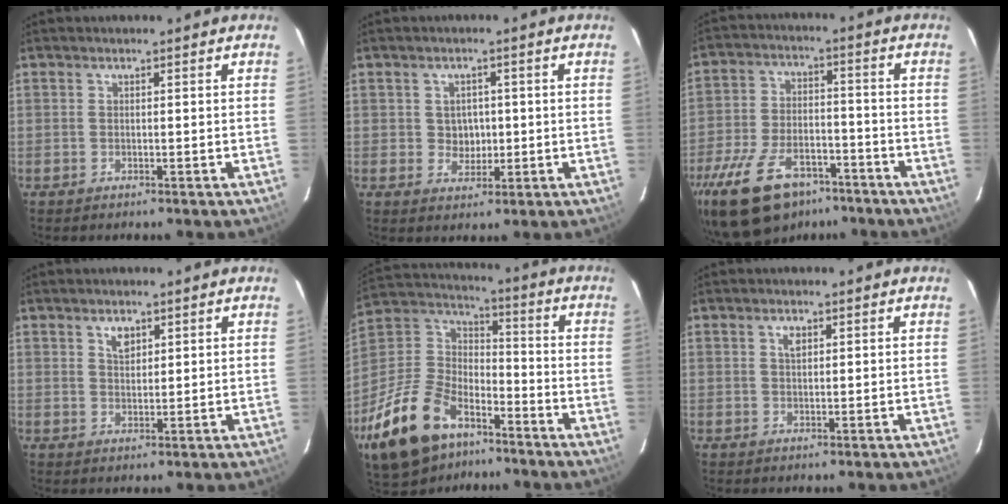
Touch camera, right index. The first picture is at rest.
{"total": 3.5, "force": [0.4, 3.3, 1.2], "torque": [-0.021, 0.009, 0.011]}
{"total": 21.2, "force": [-13.7, 11.1, 11.7], "torque": [-0.261, -0.020, -0.223]}
{"total": 2.7, "force": [1.5, 1.7, 1.5], "torque": [-0.022, 0.005, 0.027]}
{"total": 21.3, "force": [-13.1, 11.9, 11.8], "torque": [-0.270, 0.011, -0.229]}
{"total": 1.6, "force": [0.7, 0.9, 1.1], "torque": [-0.019, 0.004, 0.012]}